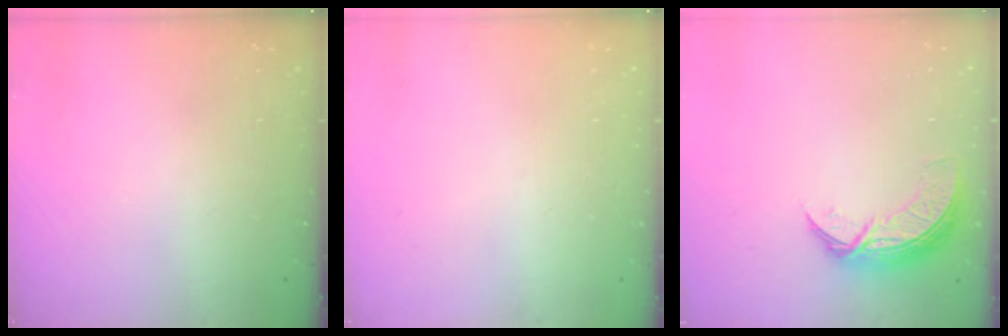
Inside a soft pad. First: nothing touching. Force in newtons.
{"total": 0.0}
{"total": 8.2, "press": 8.2, "slide": 0.3}